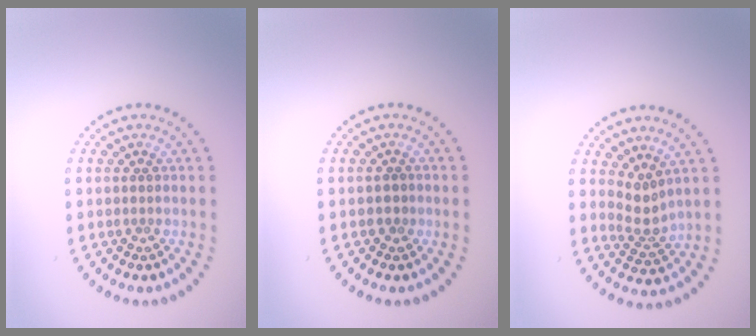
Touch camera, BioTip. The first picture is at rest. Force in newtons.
{"total": 1.0, "press": 0.9, "slide": 0.2}
{"total": 2.2, "press": 1.4, "slide": 1.7}